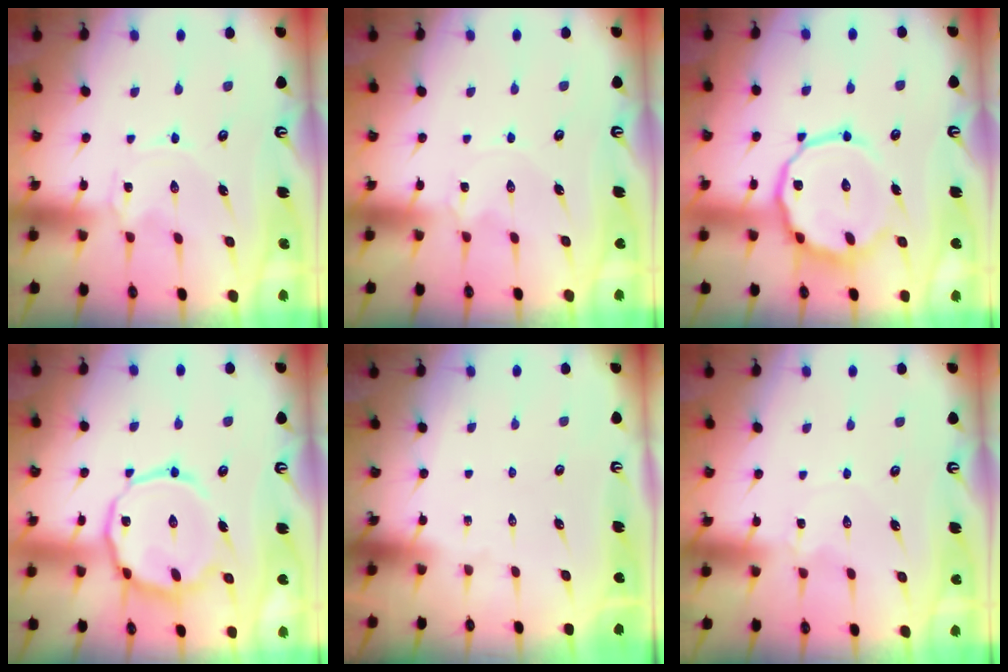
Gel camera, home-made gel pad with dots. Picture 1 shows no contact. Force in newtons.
{"total": 1.1, "press": 1.0, "slide": 0.2}
{"total": 13.3, "press": 13.2, "slide": 1.4}
{"total": 15.6, "press": 15.5, "slide": 1.2}
{"total": 0.0}
{"total": 1.0, "press": 1.0, "slide": 0.2}